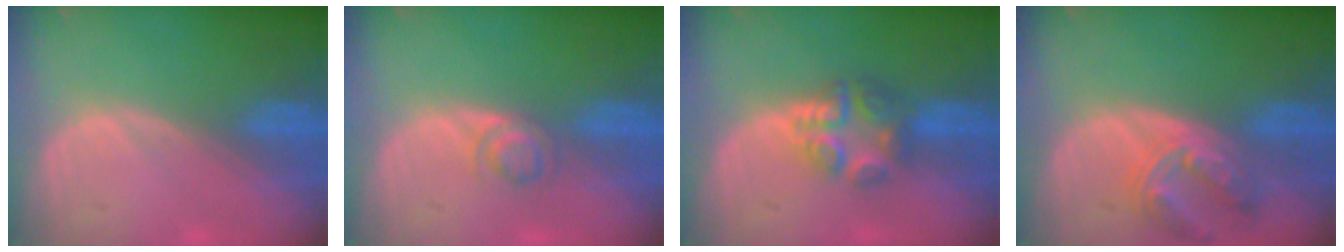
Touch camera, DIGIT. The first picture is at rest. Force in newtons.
{"total": 2.7, "press": 2.7, "slide": 0.2}
{"total": 6.1, "press": 5.3, "slide": 3.0}
{"total": 7.6, "press": 6.6, "slide": 3.7}